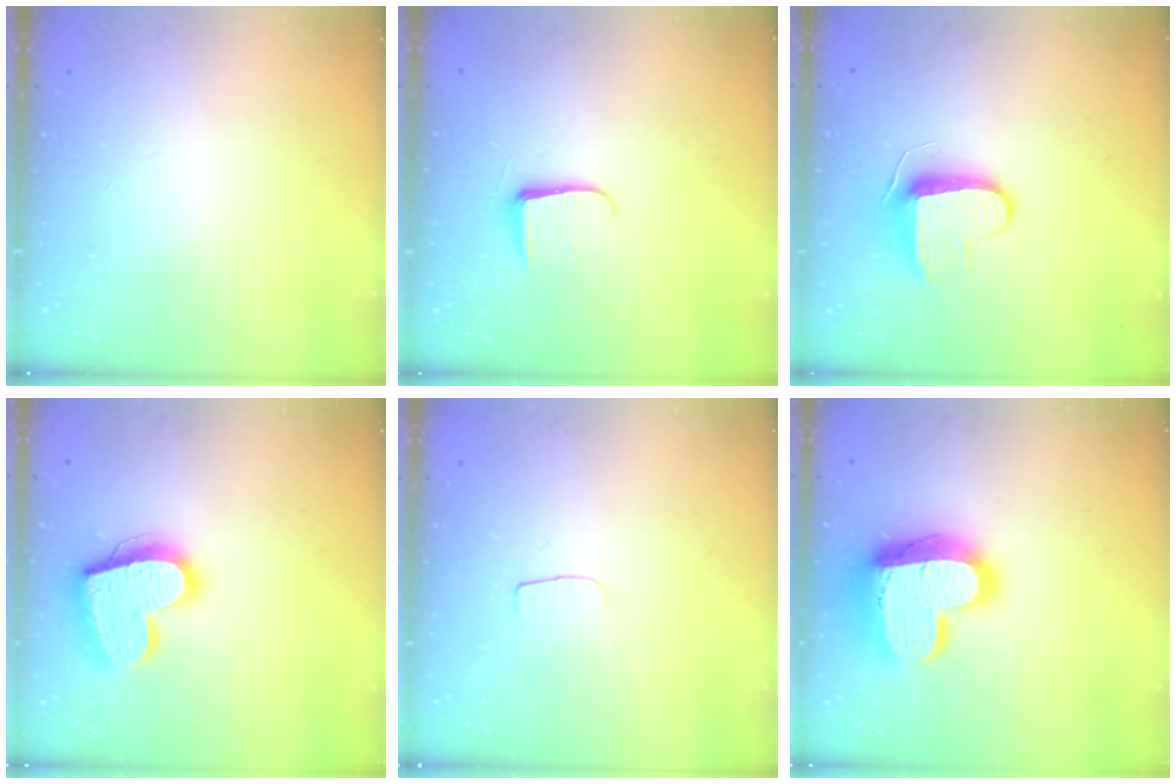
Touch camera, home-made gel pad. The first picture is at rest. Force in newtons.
{"total": 5.4, "press": 5.4, "slide": 0.7}
{"total": 9.1, "press": 9.1, "slide": 0.8}
{"total": 18.7, "press": 18.6, "slide": 1.4}
{"total": 3.3, "press": 3.3, "slide": 0.3}
{"total": 19.7, "press": 19.7, "slide": 1.4}